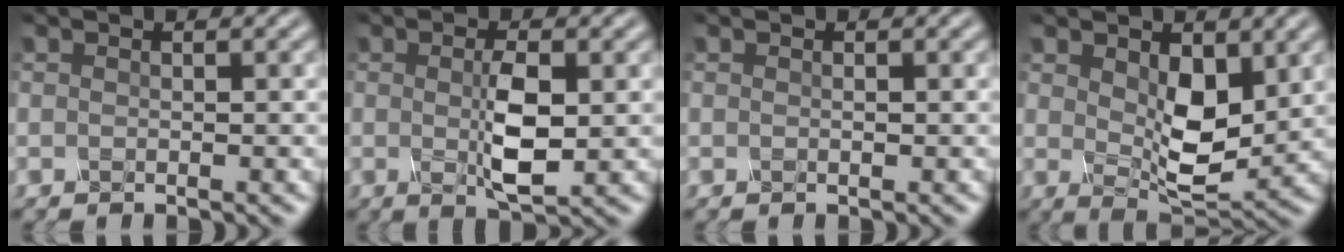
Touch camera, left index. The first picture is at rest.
{"total": 3.4, "force": [0.0, 0.6, 3.4], "torque": [-0.082, -0.005, 0.009]}
{"total": 0.0}
{"total": 4.9, "force": [1.0, 2.5, 4.1], "torque": [-0.090, -0.009, 0.030]}